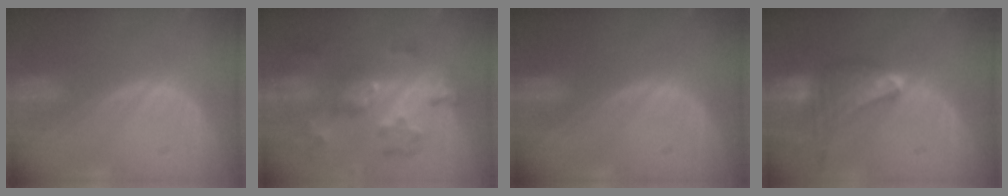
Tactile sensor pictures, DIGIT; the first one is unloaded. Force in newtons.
{"total": 9.2, "press": 8.1, "slide": 4.4}
{"total": 0.0}
{"total": 9.7, "press": 8.6, "slide": 4.5}